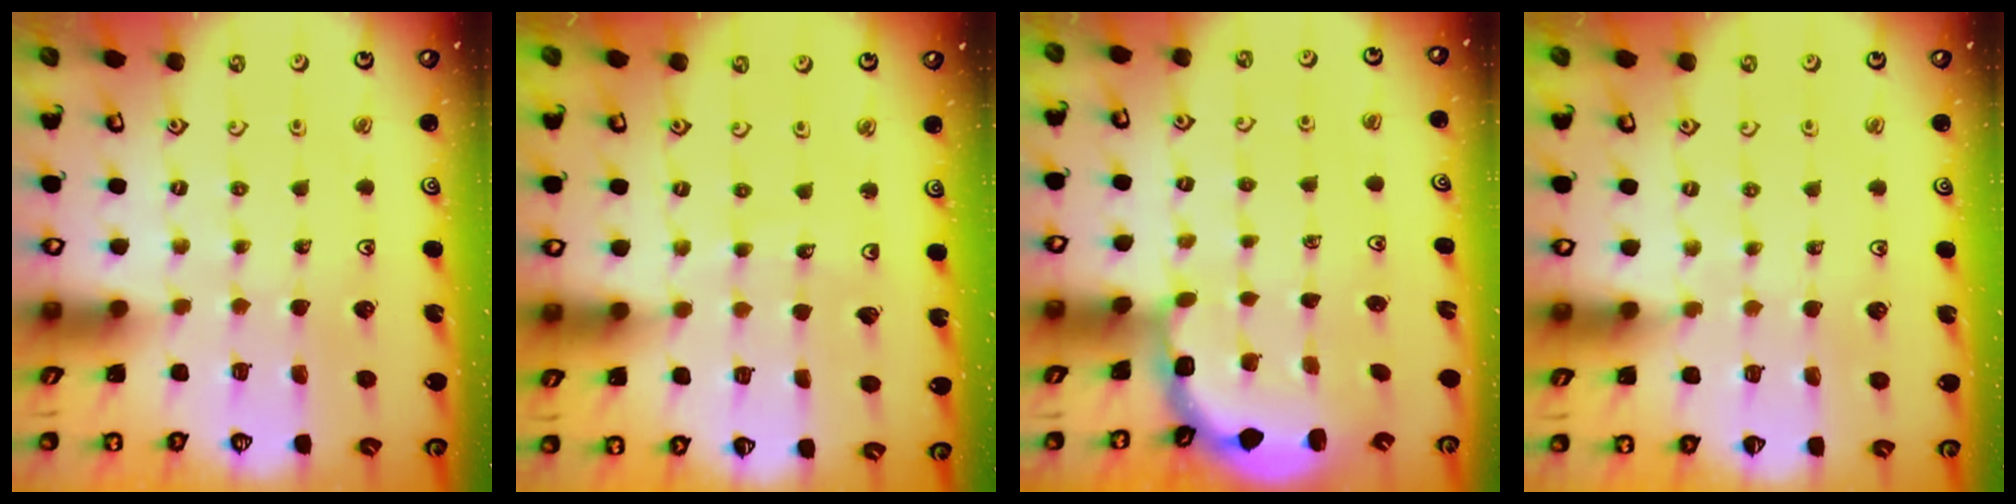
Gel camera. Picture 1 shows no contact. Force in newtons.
{"total": 3.5, "press": 3.5, "slide": 0.4}
{"total": 2.7, "press": 2.4, "slide": 1.4}
{"total": 3.6, "press": 3.5, "slide": 0.6}